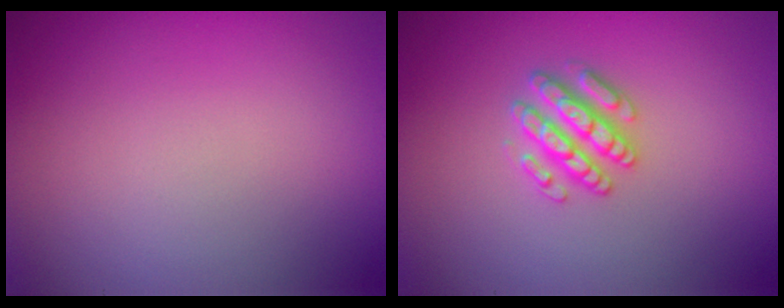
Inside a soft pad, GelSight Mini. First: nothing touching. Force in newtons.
{"total": 2.9, "press": 2.8, "slide": 0.5}